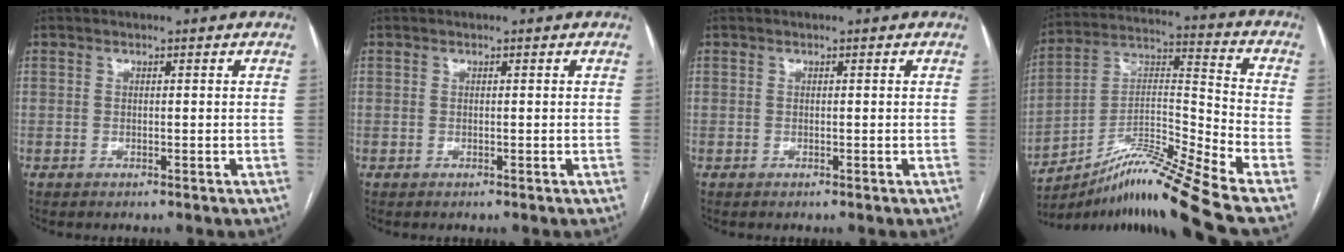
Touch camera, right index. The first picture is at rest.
{"total": 0.0}
{"total": 0.0}
{"total": 16.7, "force": [-12.6, -2.0, 10.8], "torque": [-0.199, 0.010, -0.218]}